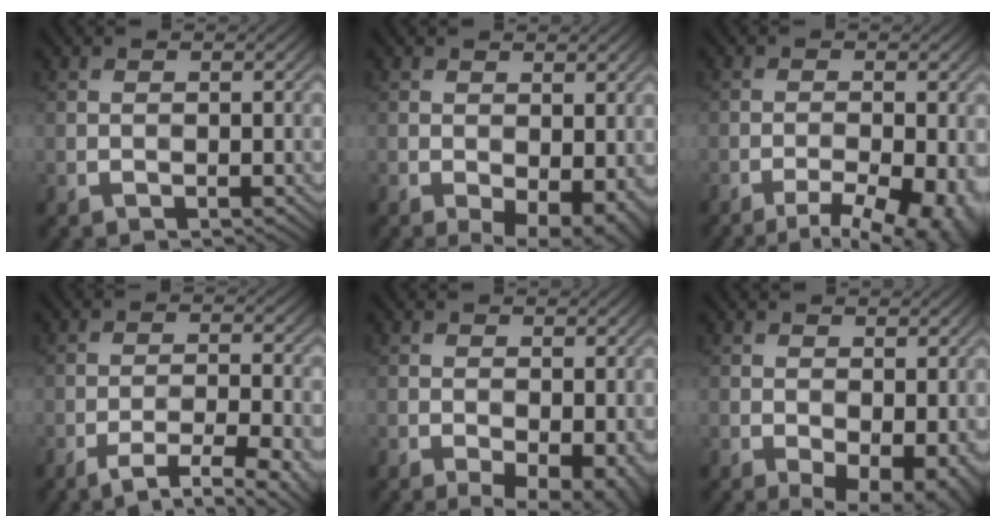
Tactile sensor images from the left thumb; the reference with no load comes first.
{"total": 5.5, "force": [-1.6, 2.9, 4.4], "torque": [-0.064, -0.016, -0.016]}
{"total": 8.6, "force": [-5.1, 2.6, 6.4], "torque": [-0.093, -0.010, -0.058]}
{"total": 8.1, "force": [-5.6, 2.0, 5.6], "torque": [-0.094, -0.002, -0.072]}
{"total": 5.7, "force": [-2.0, 2.9, 4.5], "torque": [-0.065, -0.018, -0.020]}
{"total": 6.5, "force": [-1.7, 3.5, 5.2], "torque": [-0.075, -0.019, -0.014]}